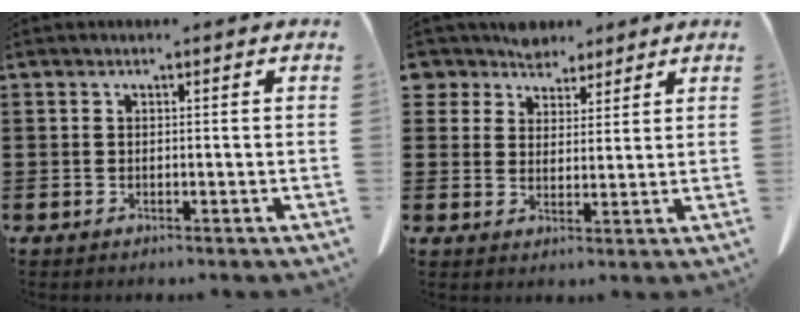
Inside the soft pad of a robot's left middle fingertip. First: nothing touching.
{"total": 5.3, "force": [4.7, 2.5, 0.1], "torque": [-0.029, -0.012, 0.088]}